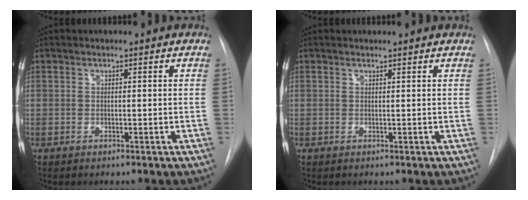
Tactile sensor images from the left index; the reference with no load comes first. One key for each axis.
{"total": 0.7, "fx": 0.7, "fy": -0.1, "fz": 0.1, "tx": -0.007, "ty": 0.002, "tz": 0.009}